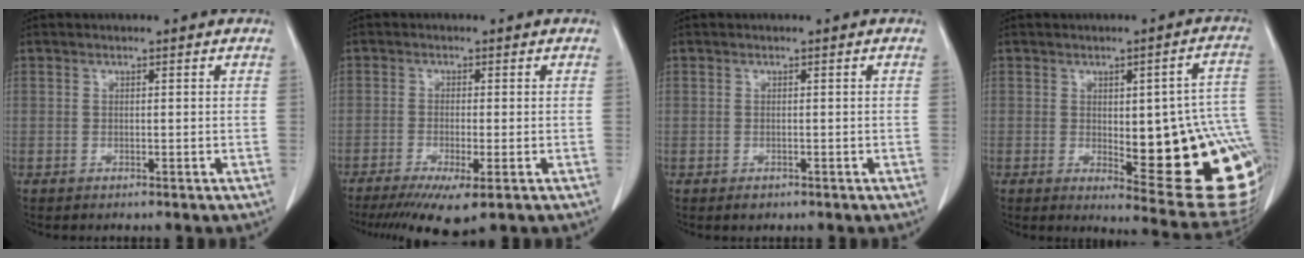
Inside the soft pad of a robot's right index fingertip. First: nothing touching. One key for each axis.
{"total": 7.9, "fx": -5.0, "fy": 0.9, "fz": 6.1, "tx": -0.095, "ty": -0.024, "tz": -0.078}
{"total": 1.0, "fx": -0.6, "fy": 0.7, "fz": 0.3, "tx": -0.002, "ty": 0.000, "tz": -0.005}
{"total": 21.7, "fx": -2.7, "fy": 5.4, "fz": 20.9, "tx": -0.172, "ty": 0.010, "tz": -0.009}